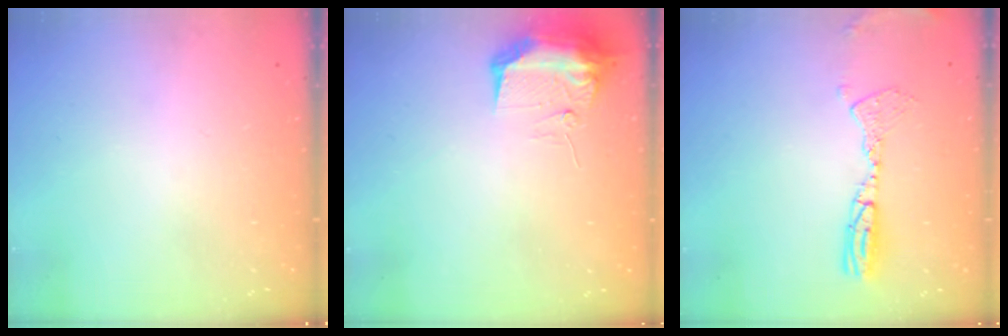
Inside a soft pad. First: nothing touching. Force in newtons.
{"total": 10.1, "press": 10.1, "slide": 0.3}
{"total": 10.0, "press": 9.7, "slide": 2.6}